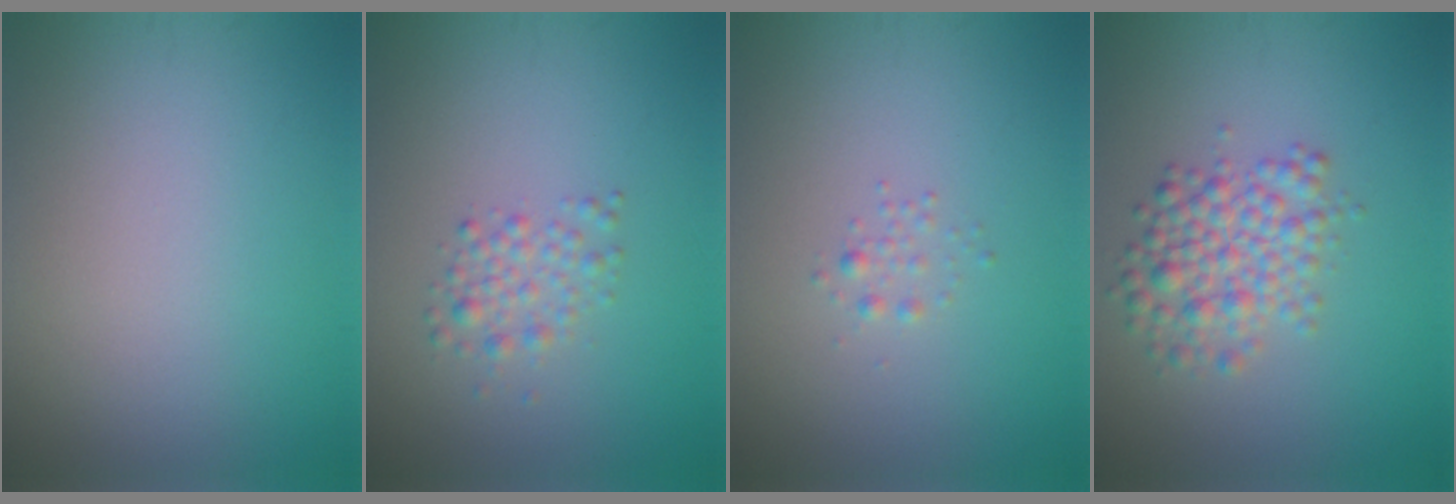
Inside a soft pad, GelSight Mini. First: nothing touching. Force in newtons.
{"total": 1.9, "press": 1.8, "slide": 0.1}
{"total": 0.8, "press": 0.8, "slide": 0.0}
{"total": 4.0, "press": 4.0, "slide": 0.1}